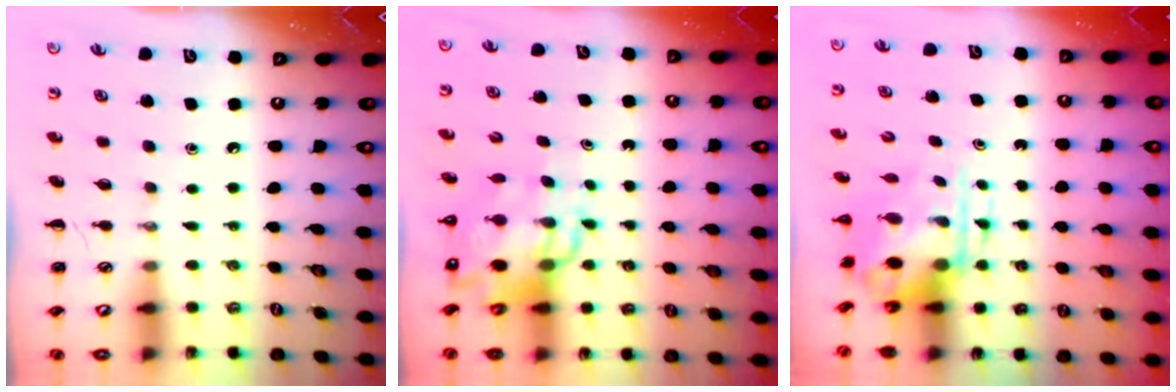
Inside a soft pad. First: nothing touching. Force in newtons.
{"total": 11.2, "press": 10.7, "slide": 3.4}
{"total": 5.7, "press": 5.5, "slide": 1.3}